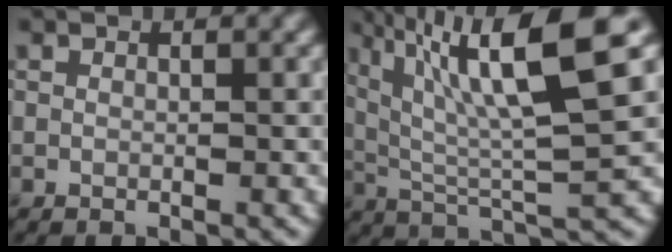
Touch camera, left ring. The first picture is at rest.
{"total": 11.6, "force": [5.0, 2.2, 10.3], "torque": [-0.167, 0.010, 0.089]}